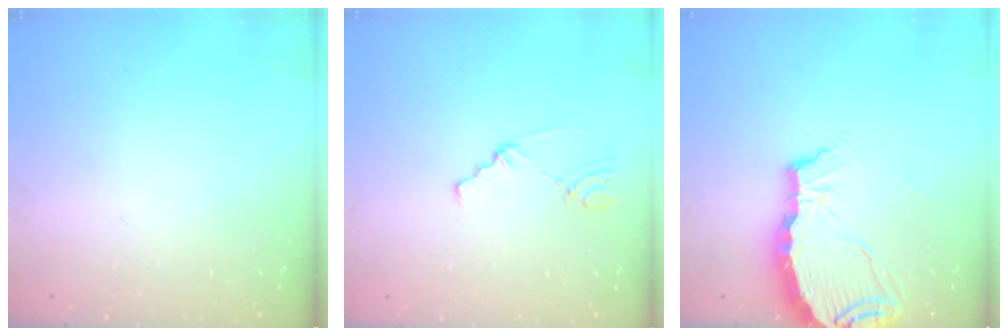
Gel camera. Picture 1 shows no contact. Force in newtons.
{"total": 0.9, "press": 0.9, "slide": 0.2}
{"total": 8.1, "press": 8.0, "slide": 0.9}